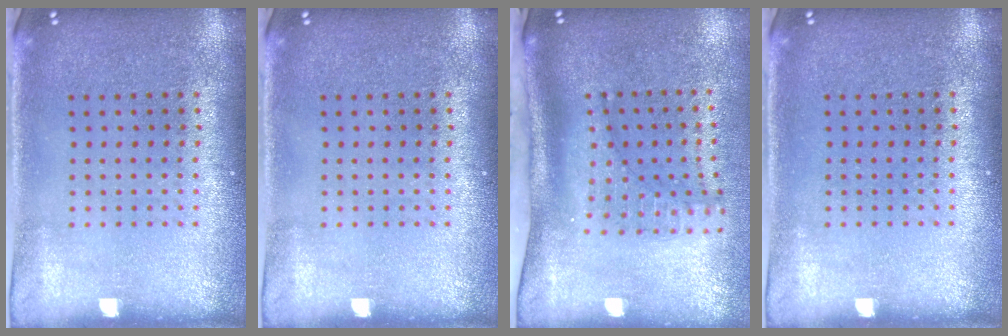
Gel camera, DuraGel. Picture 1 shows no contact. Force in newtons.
{"total": 0.0}
{"total": 2.0, "press": 1.5, "slide": 1.3}
{"total": 0.0}